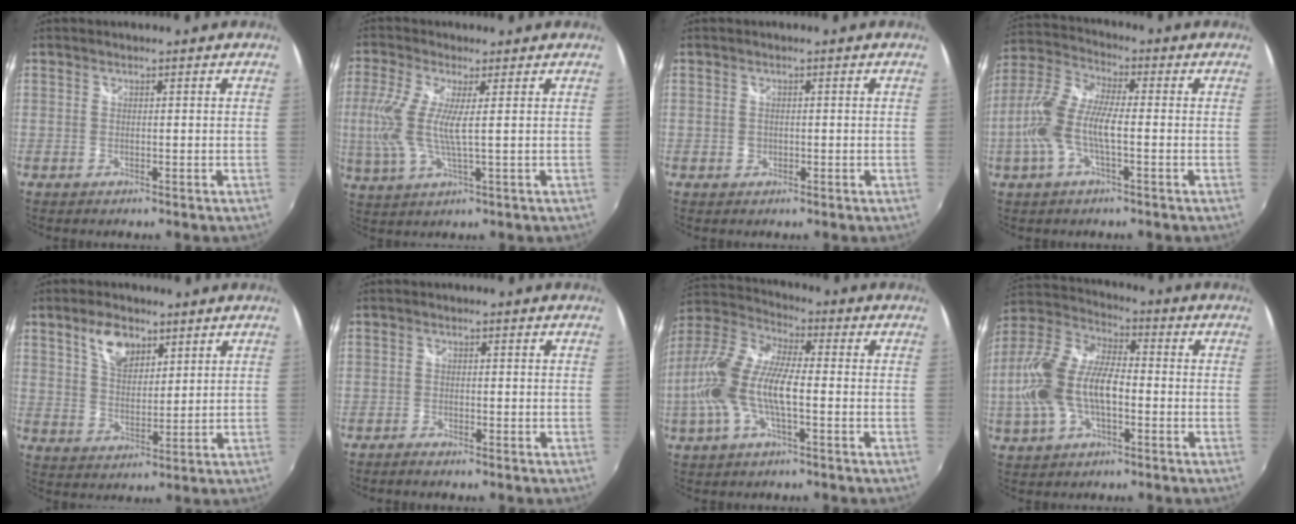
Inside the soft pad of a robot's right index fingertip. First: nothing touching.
{"total": 9.2, "force": [0.7, 1.5, 9.0], "torque": [-0.200, -0.006, 0.014]}
{"total": 1.3, "force": [-0.2, 1.2, 0.4], "torque": [-0.006, 0.000, -0.004]}
{"total": 11.6, "force": [-2.2, 3.8, 10.7], "torque": [-0.235, 0.006, -0.048]}
{"total": 7.3, "force": [4.3, 3.9, 4.5], "torque": [-0.079, 0.011, 0.079]}
{"total": 1.5, "force": [-1.4, 0.3, 0.7], "torque": [-0.021, -0.003, -0.029]}
{"total": 15.5, "force": [-2.7, 5.5, 14.3], "torque": [-0.292, 0.001, -0.060]}
{"total": 16.4, "force": [-3.0, 8.3, 13.8], "torque": [-0.292, 0.008, -0.060]}